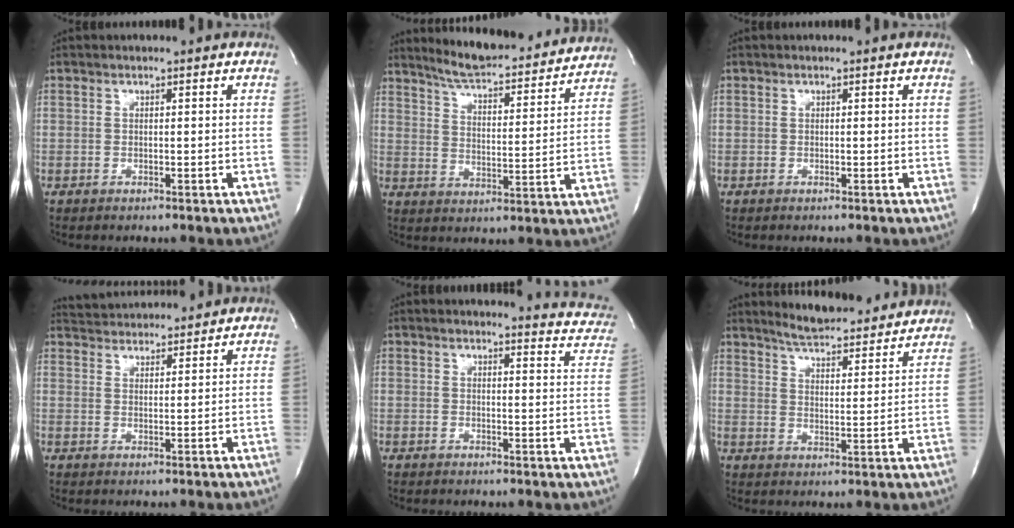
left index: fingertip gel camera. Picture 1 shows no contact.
{"total": 18.7, "force": [17.3, 2.7, 6.8], "torque": [-0.095, -0.023, 0.231]}
{"total": 0.6, "force": [-0.6, -0.1, 0.0], "torque": [0.003, -0.003, -0.010]}
{"total": 8.2, "force": [8.0, 1.1, 1.6], "torque": [-0.031, 0.019, 0.120]}
{"total": 9.4, "force": [9.1, 1.4, 1.9], "torque": [0.003, -0.059, 0.066]}
{"total": 14.4, "force": [13.5, 1.9, 4.6], "torque": [-0.063, -0.014, 0.178]}